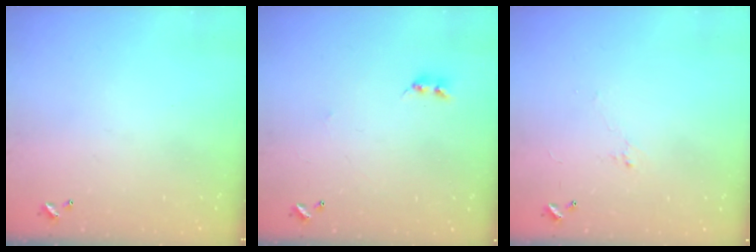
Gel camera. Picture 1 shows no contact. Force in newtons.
{"total": 2.2, "press": 2.2, "slide": 0.4}
{"total": 0.6, "press": 0.3, "slide": 0.5}